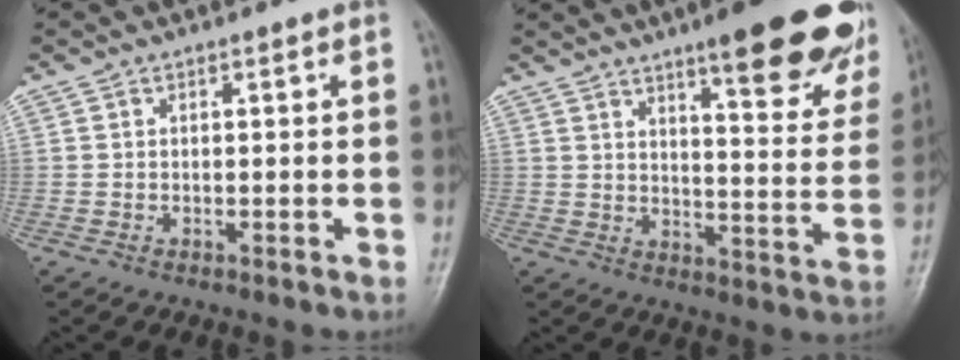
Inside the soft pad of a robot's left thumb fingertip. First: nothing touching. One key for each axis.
{"total": 20.0, "fx": 13.1, "fy": 4.7, "fz": 14.4, "tx": -0.148, "ty": -0.062, "tz": 0.169}